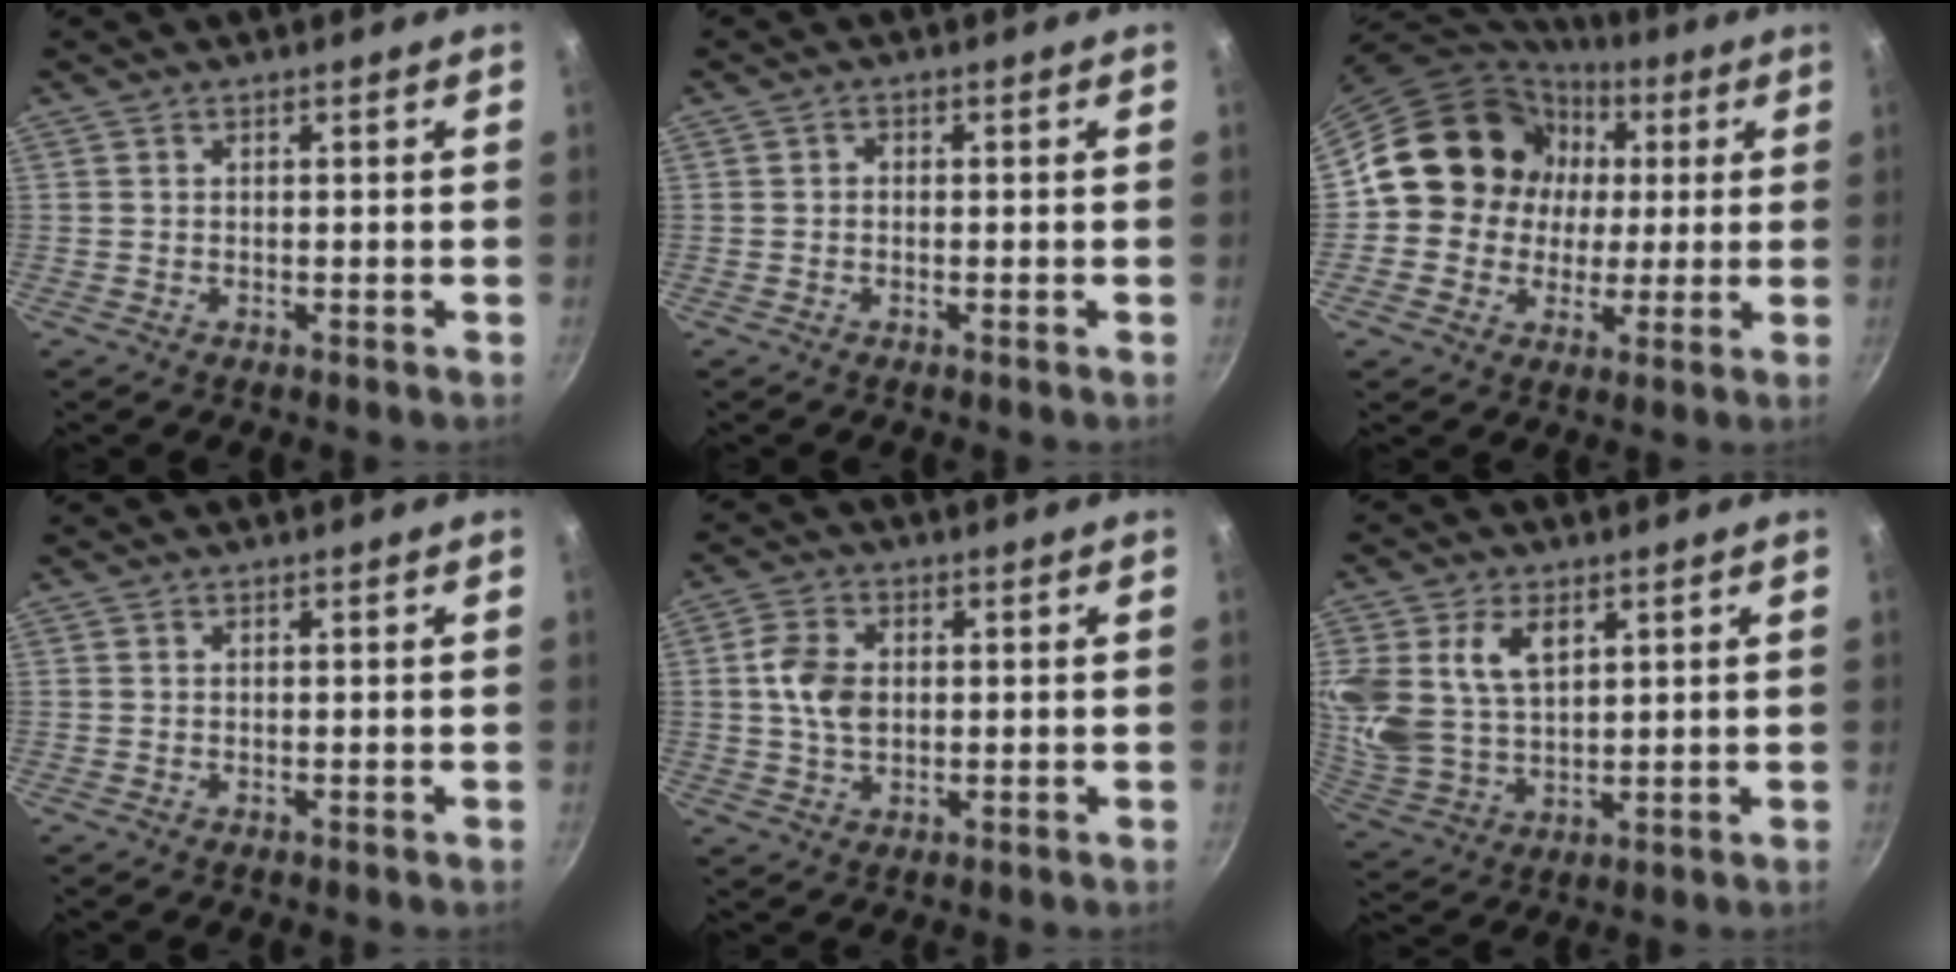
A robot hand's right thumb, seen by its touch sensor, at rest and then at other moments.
{"total": 0.9, "force": [-0.2, 0.8, 0.4], "torque": [-0.008, 0.005, -0.005]}
{"total": 16.1, "force": [2.5, 14.7, 6.0], "torque": [-0.078, 0.016, 0.035]}
{"total": 0.0}
{"total": 7.2, "force": [0.6, 4.9, 5.2], "torque": [-0.090, 0.008, 0.008]}
{"total": 15.5, "force": [5.4, 10.4, 10.2], "torque": [-0.213, -0.016, 0.116]}